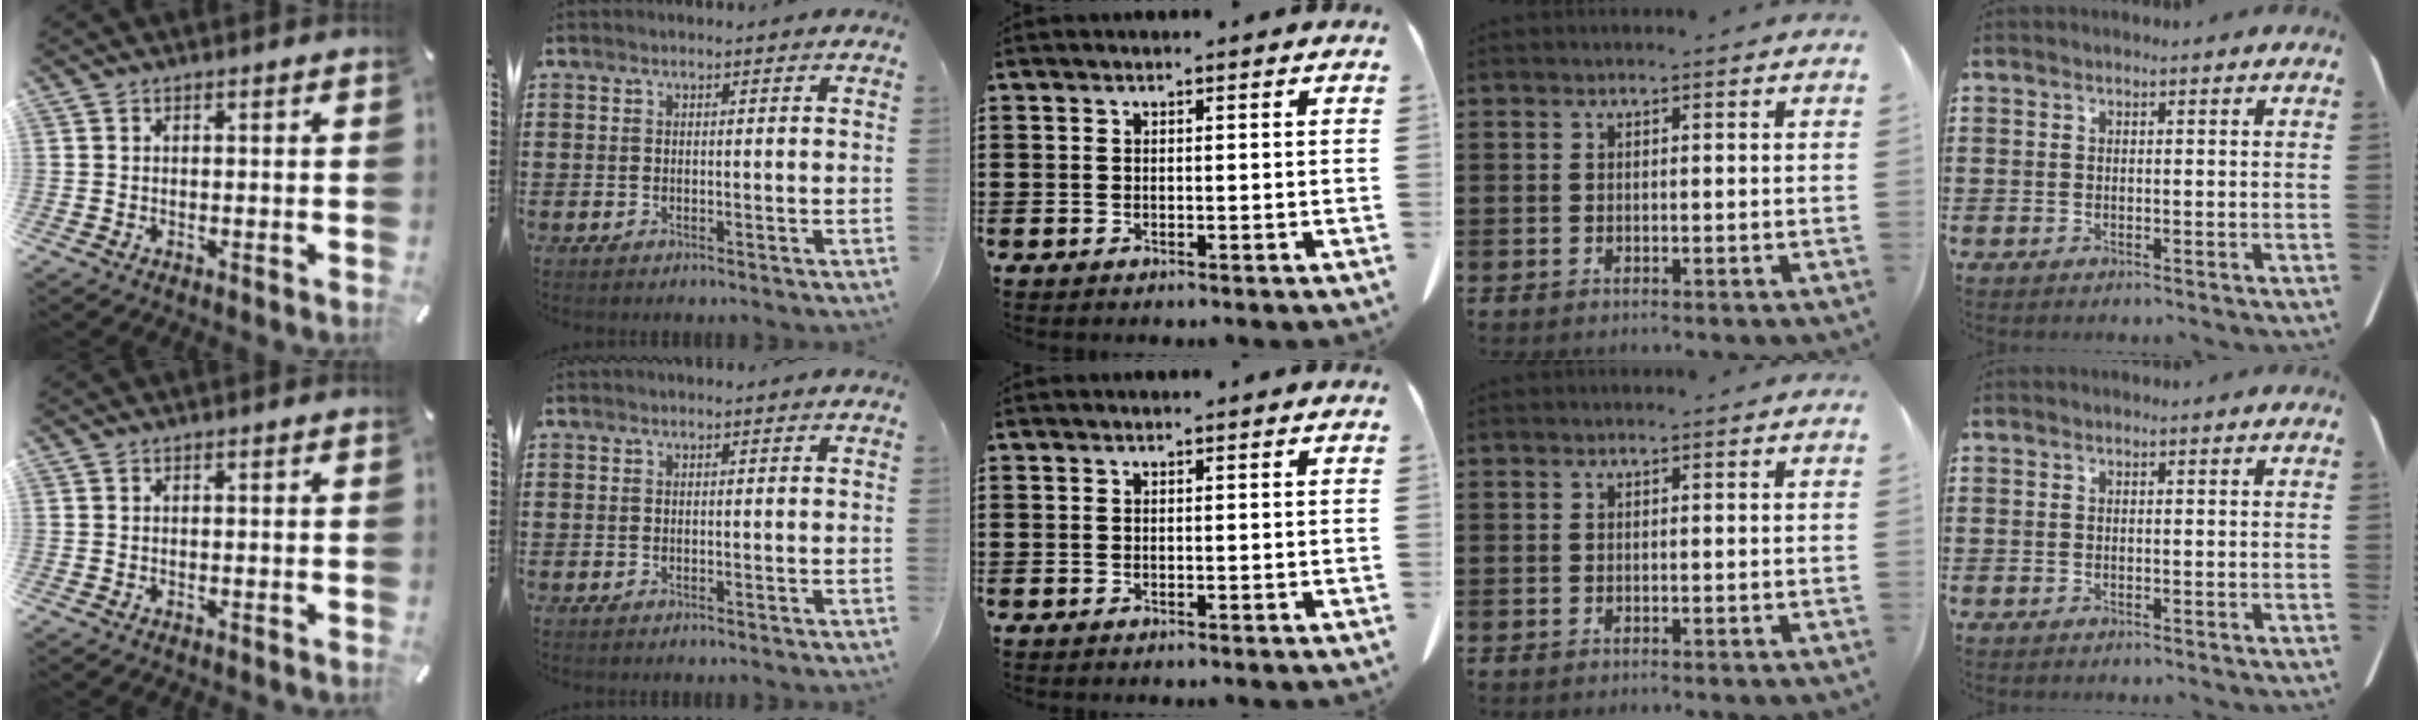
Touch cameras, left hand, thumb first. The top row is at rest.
{}